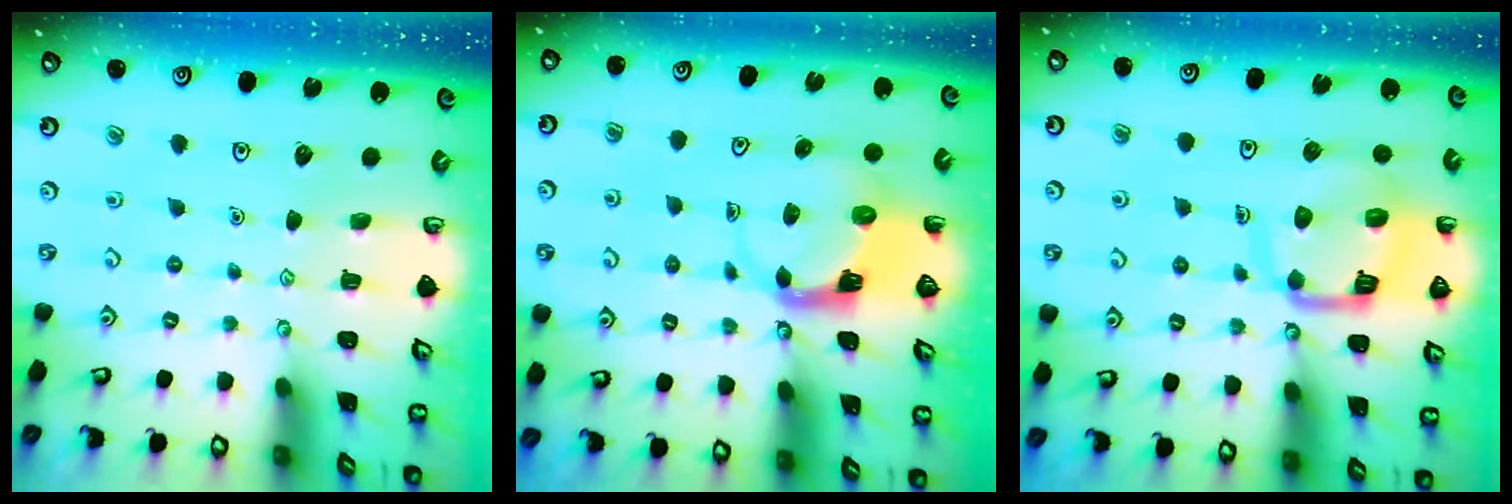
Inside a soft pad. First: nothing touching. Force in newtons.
{"total": 3.9, "press": 3.9, "slide": 0.6}
{"total": 12.3, "press": 12.2, "slide": 1.4}